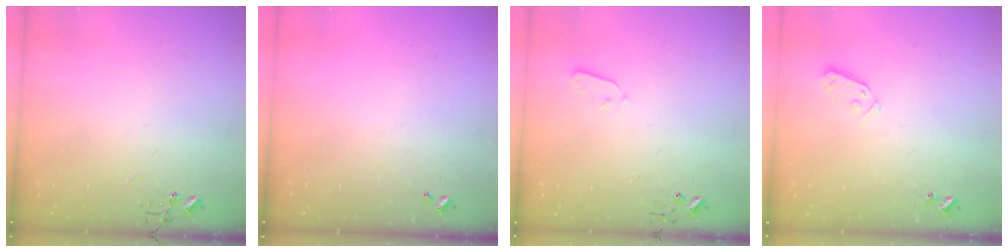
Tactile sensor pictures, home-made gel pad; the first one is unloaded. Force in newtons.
{"total": 0.0}
{"total": 2.9, "press": 2.9, "slide": 0.4}
{"total": 3.9, "press": 3.8, "slide": 0.9}